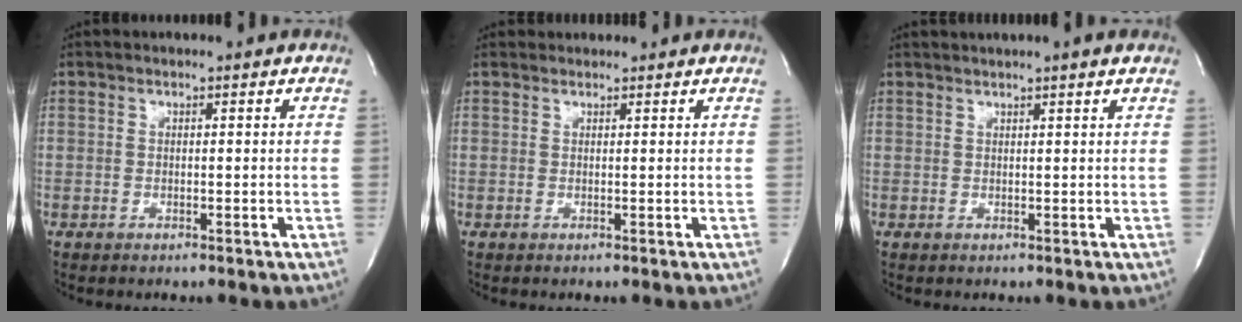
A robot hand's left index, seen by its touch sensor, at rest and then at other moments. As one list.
[{"total": 1.2, "force": [1.1, 0.3, -0.2], "torque": [-0.005, 0.014, 0.021]}, {"total": 4.4, "force": [3.7, -0.5, 2.3], "torque": [-0.035, 0.027, 0.052]}]